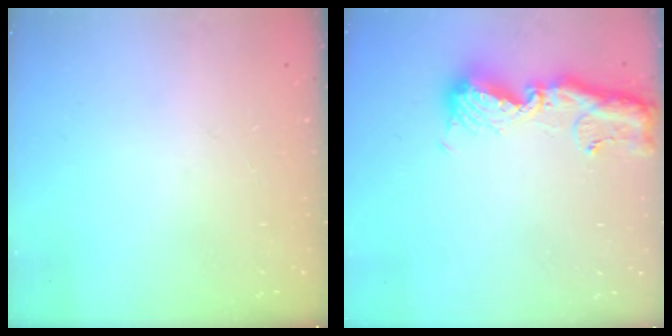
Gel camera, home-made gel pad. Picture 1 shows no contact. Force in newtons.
{"total": 14.1, "press": 14.0, "slide": 1.5}